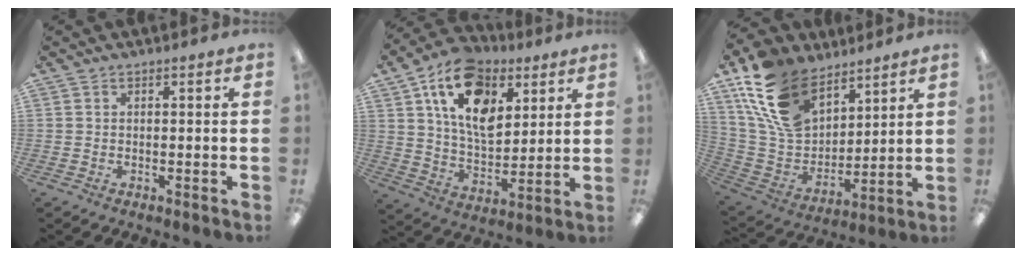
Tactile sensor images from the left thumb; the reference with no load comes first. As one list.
[{"total": 16.8, "force": [8.4, 10.5, 10.0], "torque": [-0.166, -0.023, 0.155]}, {"total": 19.1, "force": [12.1, 11.4, 9.4], "torque": [-0.208, -0.051, 0.232]}]